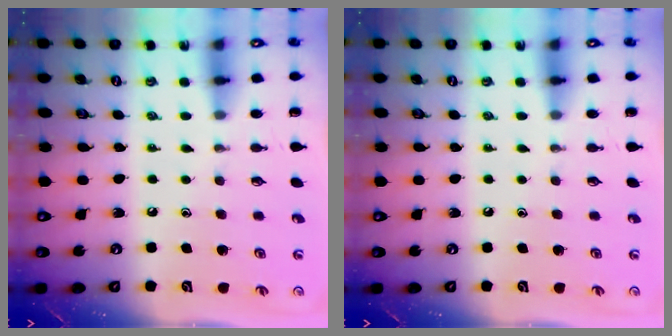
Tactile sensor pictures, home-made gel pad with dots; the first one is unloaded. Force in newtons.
{"total": 0.0}